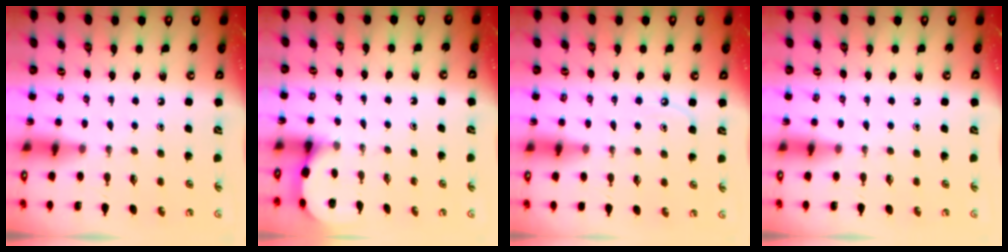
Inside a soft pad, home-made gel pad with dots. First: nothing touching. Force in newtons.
{"total": 2.3, "press": 2.3, "slide": 0.2}
{"total": 4.4, "press": 4.3, "slide": 0.6}
{"total": 0.0}